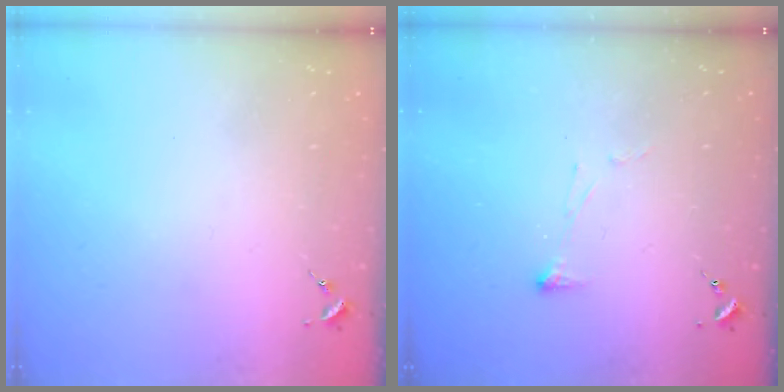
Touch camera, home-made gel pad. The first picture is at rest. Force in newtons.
{"total": 3.4, "press": 3.3, "slide": 0.7}